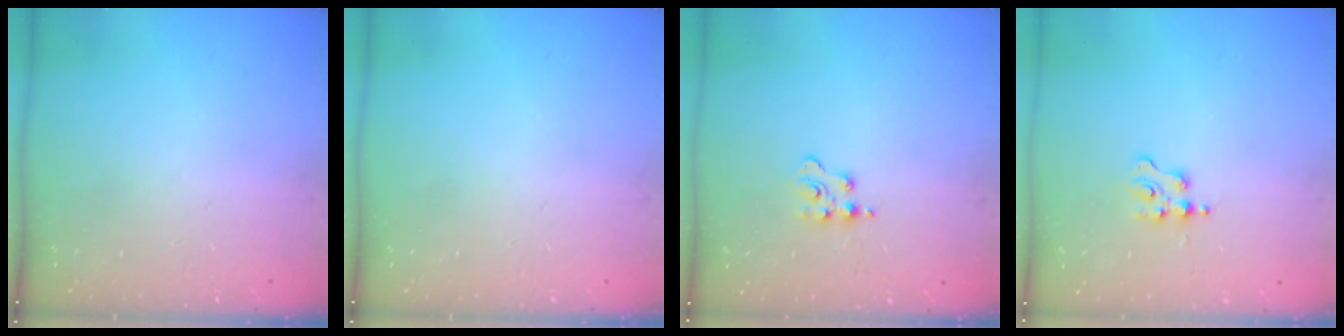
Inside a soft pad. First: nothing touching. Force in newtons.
{"total": 0.0}
{"total": 2.1, "press": 2.1, "slide": 0.3}
{"total": 2.5, "press": 2.5, "slide": 0.3}